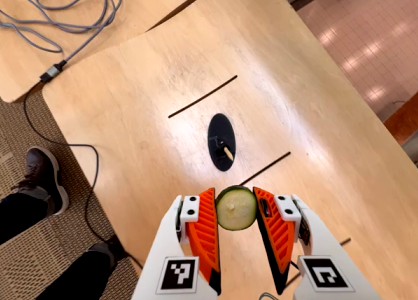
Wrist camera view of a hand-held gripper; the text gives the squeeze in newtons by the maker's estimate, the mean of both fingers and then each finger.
{"total": 8.7, "left": 8.7, "right": 8.8}